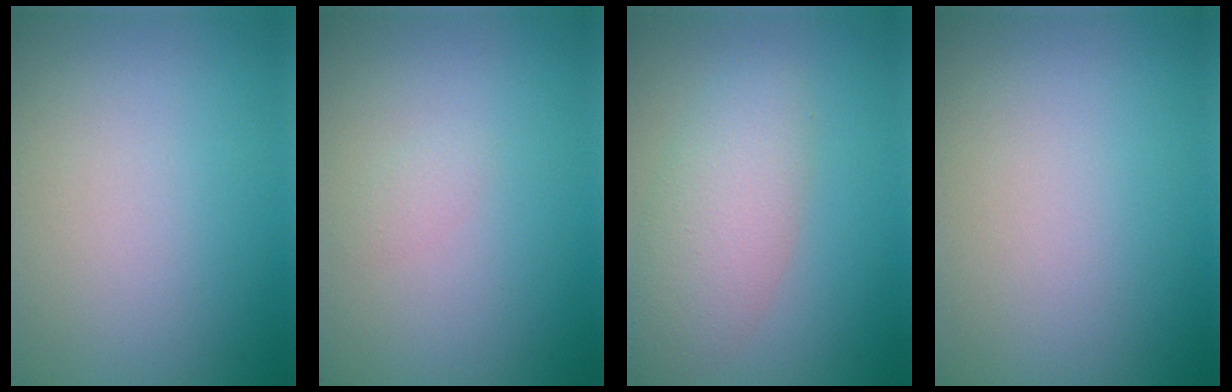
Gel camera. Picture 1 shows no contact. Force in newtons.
{"total": 0.7, "press": 0.7, "slide": 0.0}
{"total": 4.7, "press": 4.7, "slide": 0.3}
{"total": 0.0}